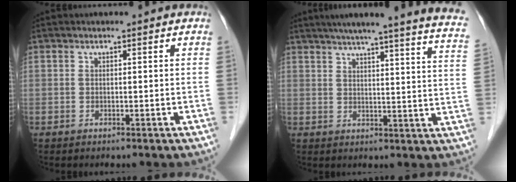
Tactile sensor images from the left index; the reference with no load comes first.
{"total": 23.5, "force": [19.8, 0.1, 12.7], "torque": [-0.183, -0.028, 0.235]}